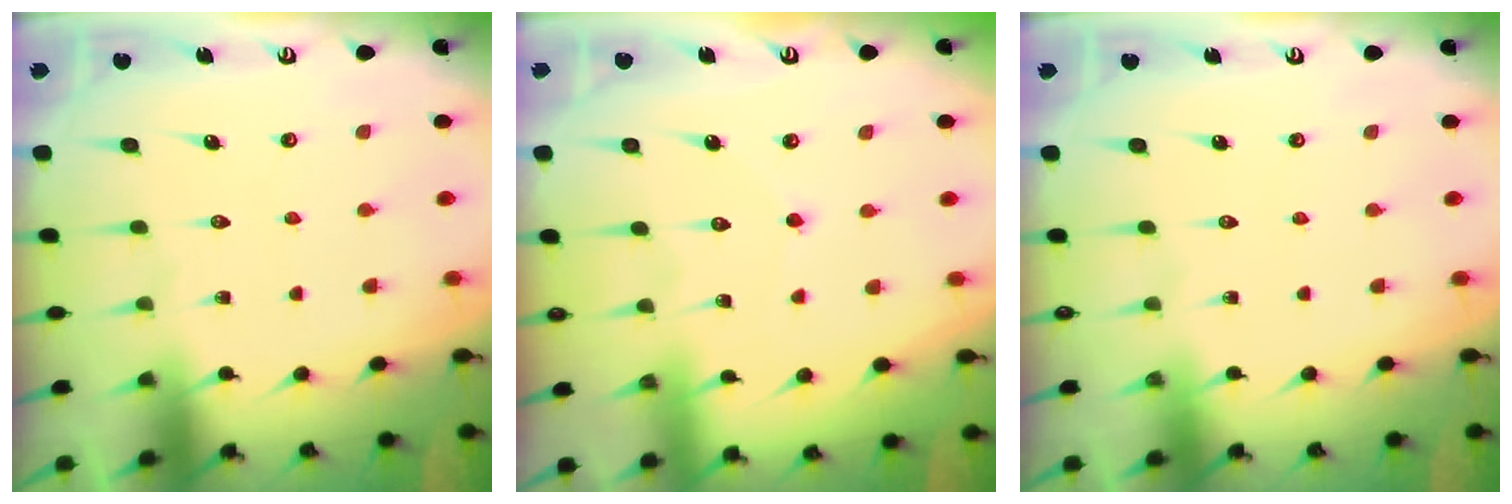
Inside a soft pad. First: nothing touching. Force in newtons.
{"total": 2.7, "press": 2.6, "slide": 0.3}
{"total": 0.0}